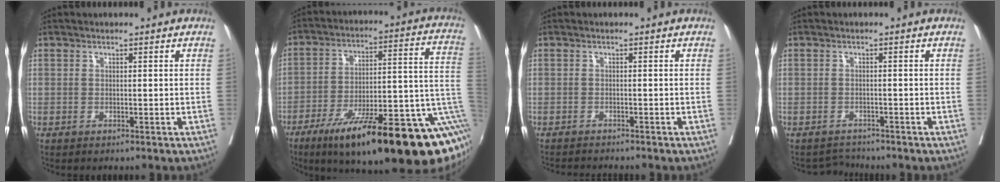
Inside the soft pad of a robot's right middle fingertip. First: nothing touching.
{"total": 28.8, "force": [-15.7, 4.8, 23.6], "torque": [-0.236, 0.006, -0.237]}
{"total": 3.9, "force": [-3.7, 0.1, 1.0], "torque": [-0.008, -0.011, -0.056]}
{"total": 2.0, "force": [-1.8, 0.1, -0.8], "torque": [0.017, -0.010, -0.028]}